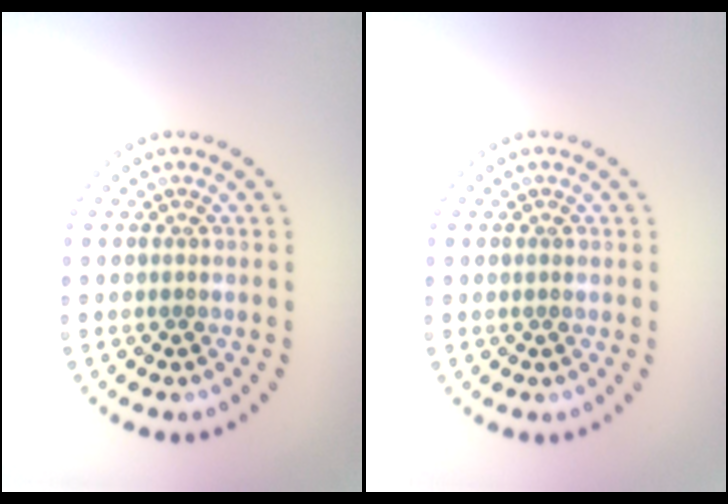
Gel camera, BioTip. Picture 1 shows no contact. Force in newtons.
{"total": 0.0}